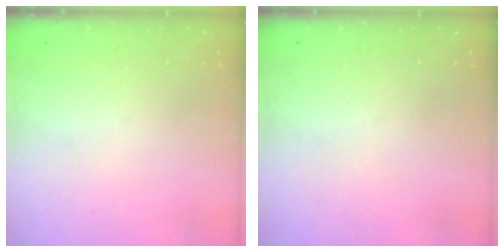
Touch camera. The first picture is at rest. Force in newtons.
{"total": 0.0}